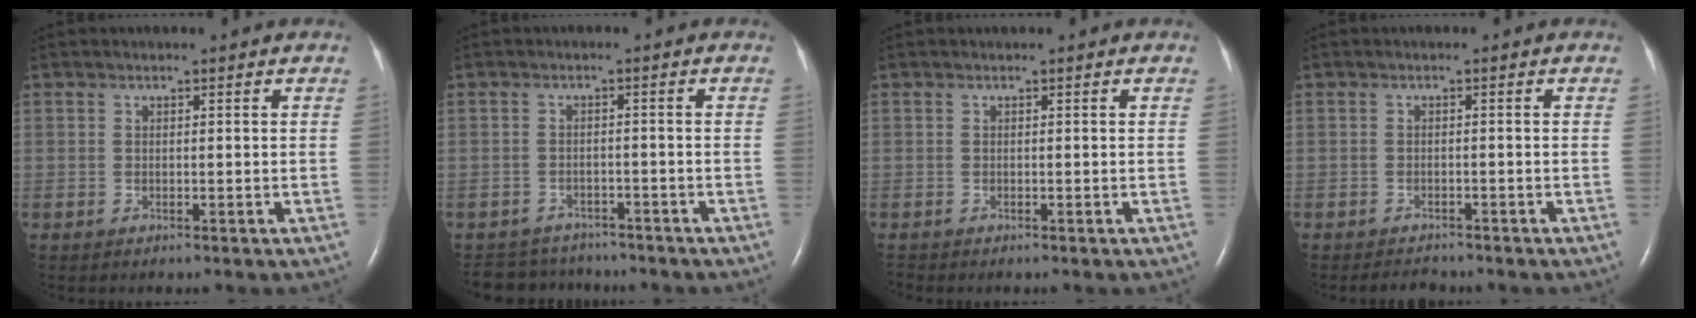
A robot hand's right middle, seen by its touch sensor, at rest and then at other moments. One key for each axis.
{"total": 6.5, "fx": -6.1, "fy": 2.3, "fz": 0.1, "tx": -0.005, "ty": 0.008, "tz": -0.084}
{"total": 0.0}
{"total": 1.9, "fx": -1.8, "fy": 0.6, "fz": 0.1, "tx": -0.007, "ty": -0.005, "tz": -0.023}